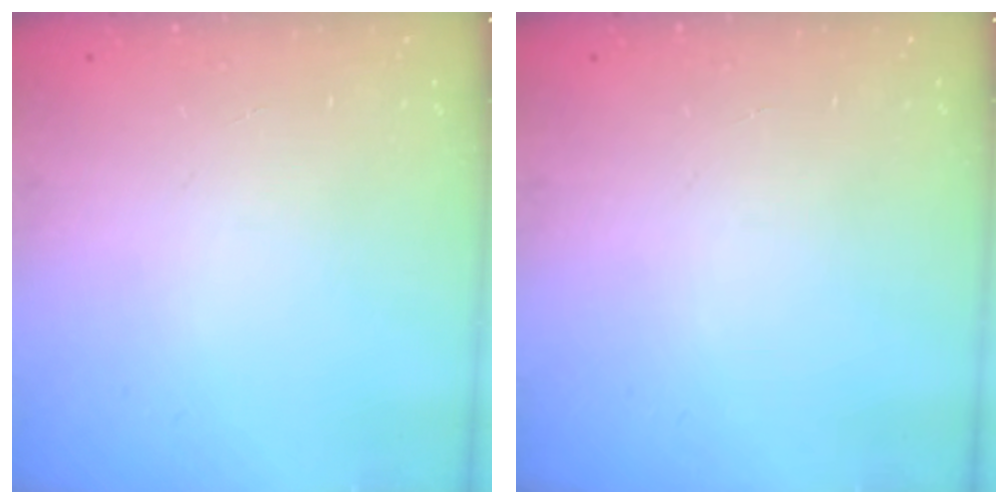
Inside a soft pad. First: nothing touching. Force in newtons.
{"total": 0.0}